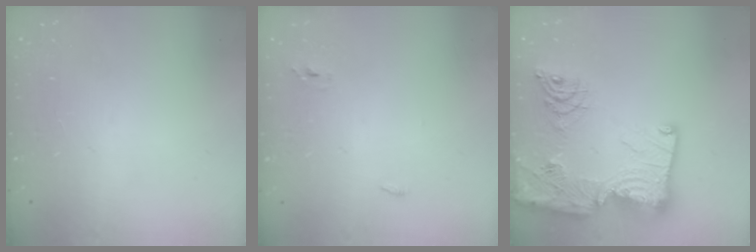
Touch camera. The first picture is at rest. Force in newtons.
{"total": 2.7, "press": 2.6, "slide": 0.8}
{"total": 25.2, "press": 25.1, "slide": 2.6}